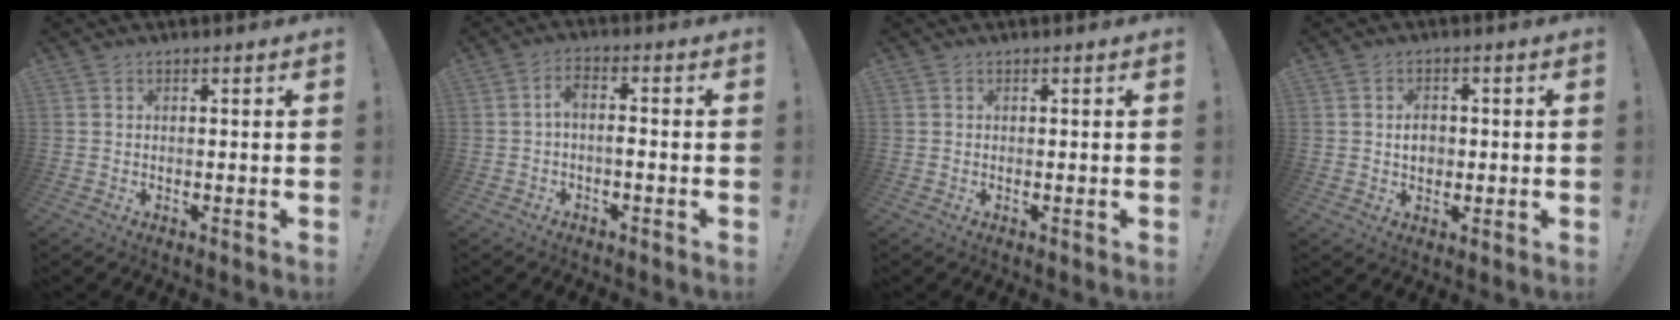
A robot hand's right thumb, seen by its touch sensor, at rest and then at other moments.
{"total": 3.8, "force": [-0.7, 1.3, 3.5], "torque": [-0.073, -0.002, -0.015]}
{"total": 0.0}
{"total": 4.6, "force": [-0.1, 3.7, 2.8], "torque": [-0.033, 0.003, -0.004]}